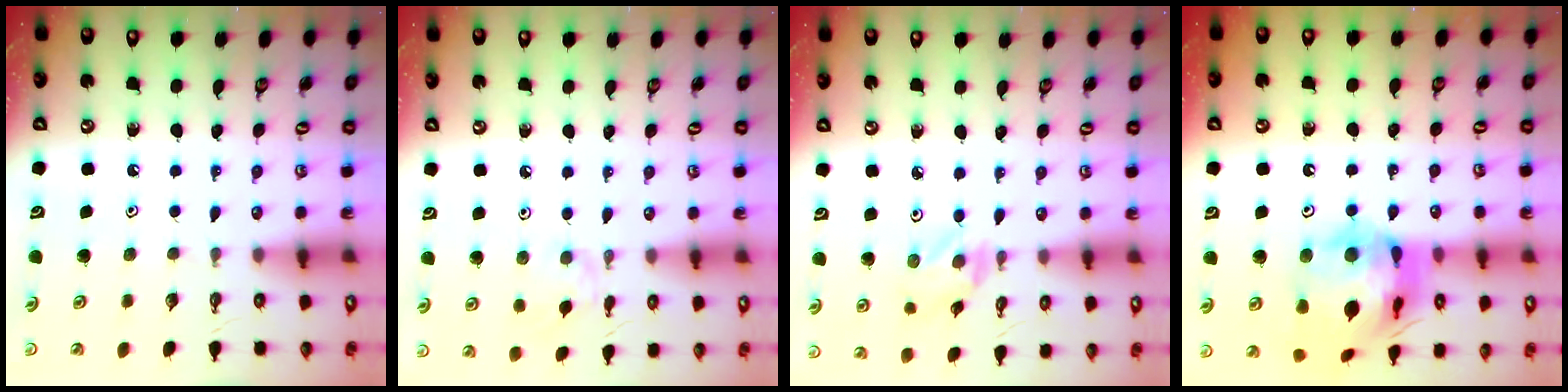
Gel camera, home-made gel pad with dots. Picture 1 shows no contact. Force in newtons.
{"total": 1.4, "press": 1.4, "slide": 0.4}
{"total": 2.1, "press": 2.1, "slide": 0.3}
{"total": 19.0, "press": 18.9, "slide": 2.3}